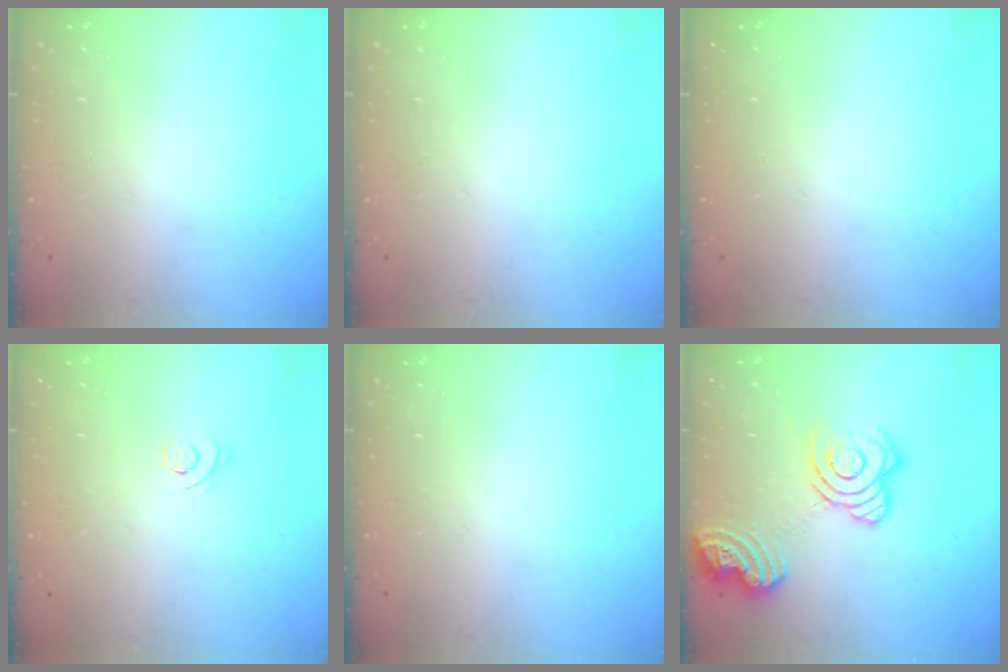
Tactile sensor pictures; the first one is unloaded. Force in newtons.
{"total": 0.0}
{"total": 0.0}
{"total": 2.5, "press": 2.5, "slide": 0.3}
{"total": 0.0}
{"total": 17.0, "press": 16.9, "slide": 2.1}